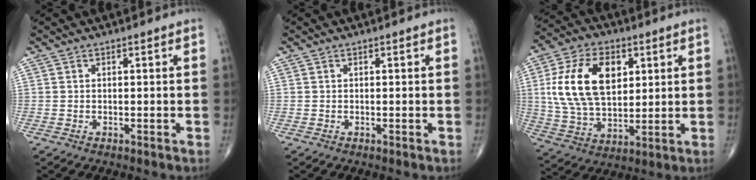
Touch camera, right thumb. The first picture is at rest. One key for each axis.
{"total": 0.0}
{"total": 18.4, "fx": 4.5, "fy": 11.3, "fz": 13.8, "tx": -0.237, "ty": -0.006, "tz": 0.086}